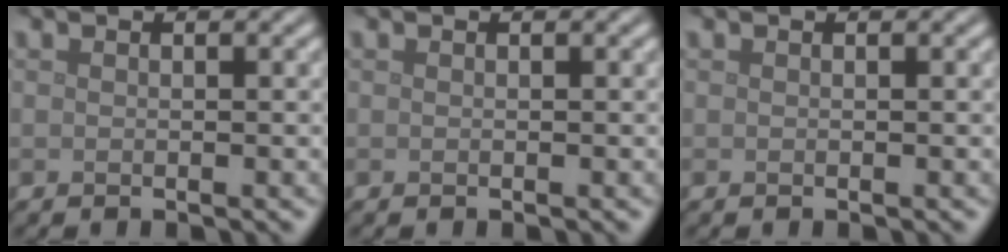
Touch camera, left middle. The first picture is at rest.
{"total": 0.0}
{"total": 0.0}